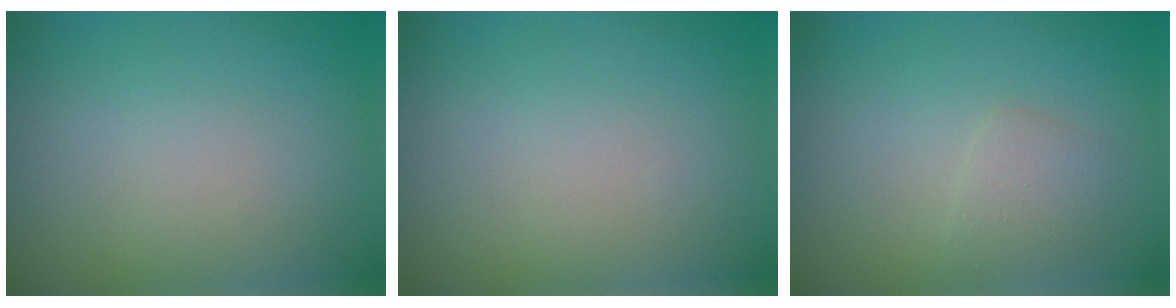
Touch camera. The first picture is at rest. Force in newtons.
{"total": 0.0}
{"total": 1.4, "press": 1.4, "slide": 0.1}